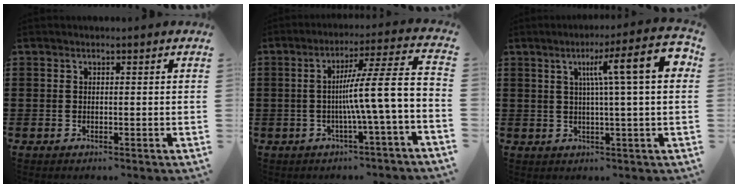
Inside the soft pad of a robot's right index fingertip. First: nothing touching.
{"total": 10.1, "force": [-1.4, -0.2, 10.0], "torque": [-0.164, -0.021, -0.035]}
{"total": 10.8, "force": [2.8, 0.5, 10.4], "torque": [-0.175, -0.005, 0.037]}